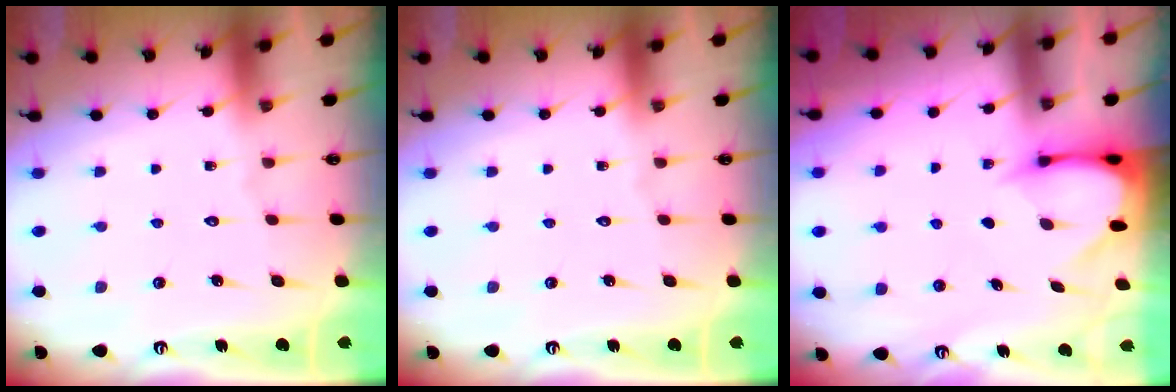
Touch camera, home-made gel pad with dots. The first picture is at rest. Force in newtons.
{"total": 0.0}
{"total": 3.4, "press": 3.4, "slide": 0.3}